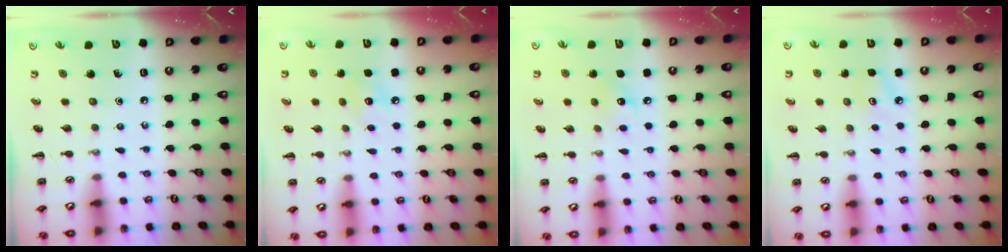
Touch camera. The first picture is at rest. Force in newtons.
{"total": 6.4, "press": 6.1, "slide": 1.8}
{"total": 5.9, "press": 5.7, "slide": 1.2}
{"total": 4.7, "press": 4.5, "slide": 1.4}